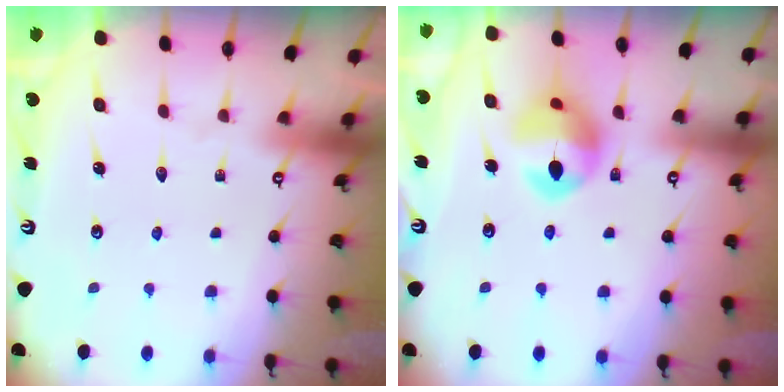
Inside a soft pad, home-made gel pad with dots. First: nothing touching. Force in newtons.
{"total": 13.3, "press": 13.2, "slide": 1.7}